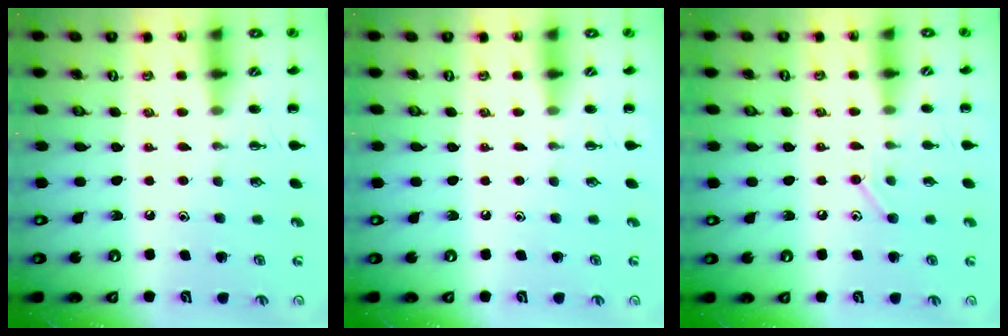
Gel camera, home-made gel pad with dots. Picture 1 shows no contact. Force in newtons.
{"total": 0.0}
{"total": 6.6, "press": 6.4, "slide": 1.7}